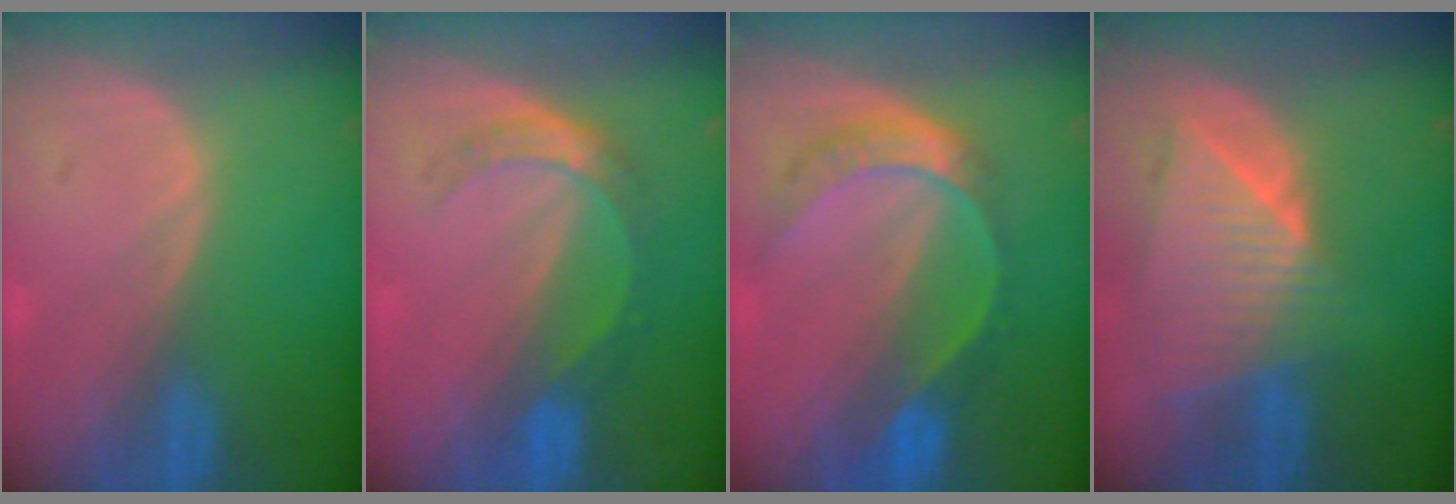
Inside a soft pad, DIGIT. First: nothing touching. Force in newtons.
{"total": 5.4, "press": 4.7, "slide": 2.5}
{"total": 7.6, "press": 6.3, "slide": 4.3}
{"total": 9.0, "press": 8.0, "slide": 4.1}